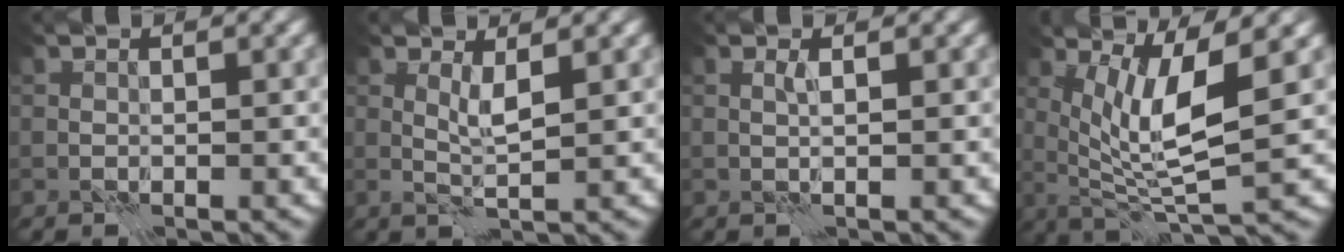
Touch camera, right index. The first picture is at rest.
{"total": 1.9, "force": [1.3, -0.7, 1.2], "torque": [-0.023, -0.002, 0.025]}
{"total": 0.8, "force": [0.4, -0.6, 0.4], "torque": [-0.007, 0.006, 0.004]}
{"total": 6.2, "force": [2.1, 0.9, 5.8], "torque": [-0.102, -0.010, 0.044]}